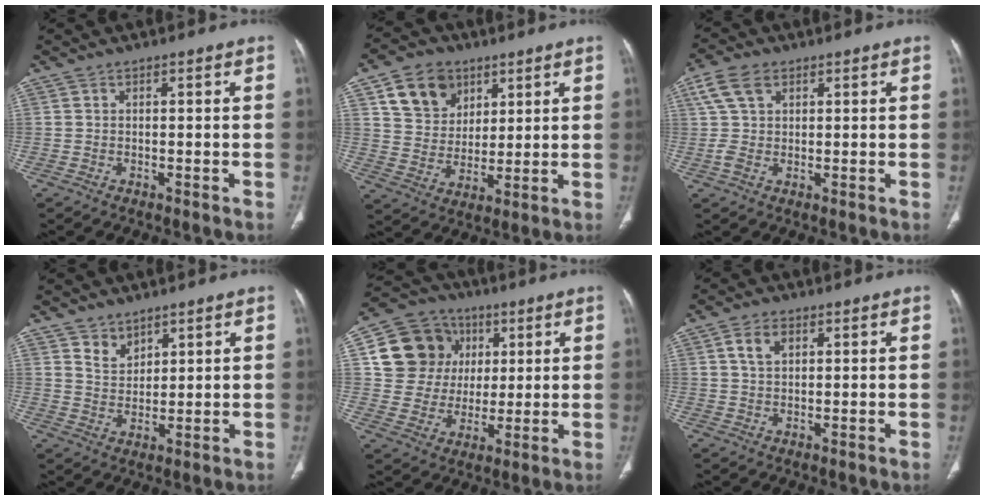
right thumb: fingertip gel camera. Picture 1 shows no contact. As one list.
[{"total": 11.9, "force": [5.8, 9.1, 4.8], "torque": [-0.058, -0.020, 0.110]}, {"total": 6.4, "force": [2.8, 4.0, 4.1], "torque": [-0.084, 0.008, 0.057]}, {"total": 4.5, "force": [3.2, 2.8, 1.3], "torque": [-0.003, -0.029, 0.067]}, {"total": 15.5, "force": [4.3, 13.8, 5.6], "torque": [-0.070, 0.014, 0.082]}, {"total": 4.2, "force": [1.7, 2.7, 2.8], "torque": [-0.047, -0.001, 0.034]}]